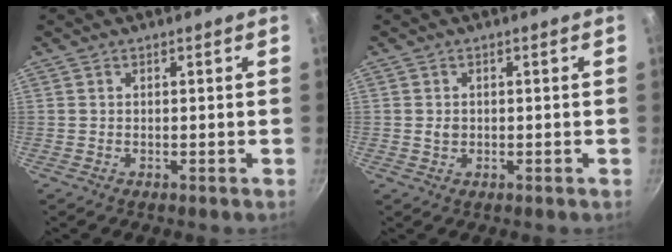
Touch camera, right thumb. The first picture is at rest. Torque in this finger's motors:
{"motor_torque": [-0.23, 0.18, 0.29, -0.38, 0.01]}